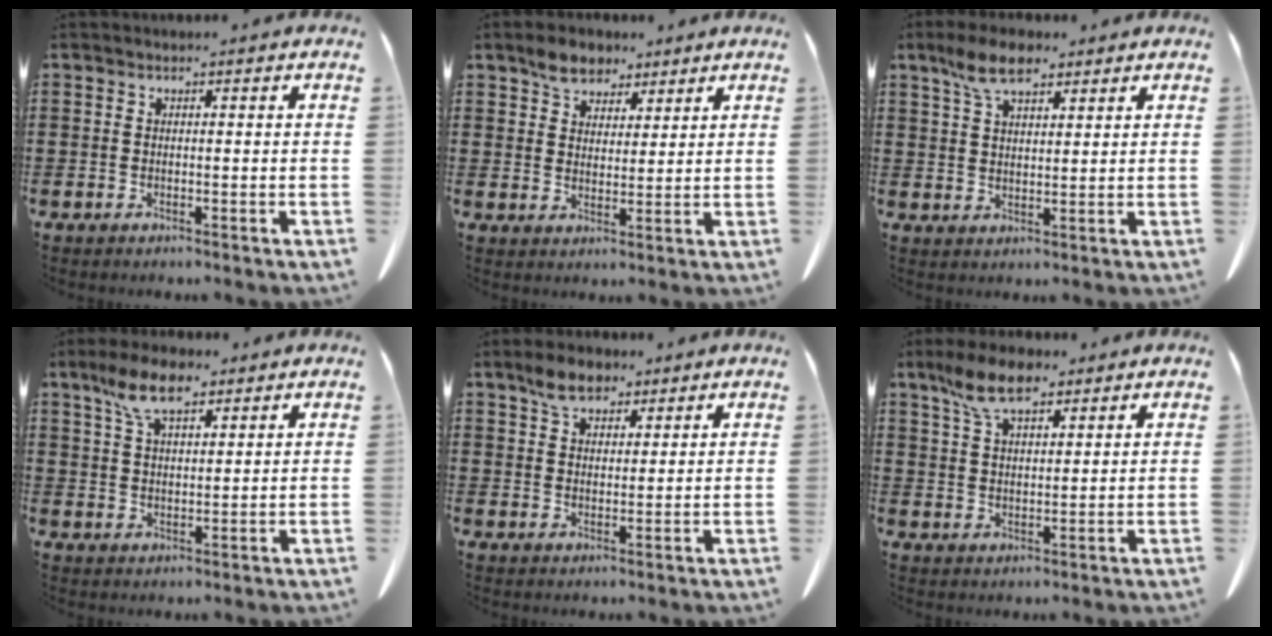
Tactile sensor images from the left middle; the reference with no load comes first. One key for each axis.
{"total": 5.0, "fx": 3.8, "fy": 2.8, "fz": 1.5, "tx": -0.035, "ty": 0.005, "tz": 0.072}
{"total": 6.6, "fx": 4.5, "fy": 2.5, "fz": 4.1, "tx": -0.093, "ty": 0.002, "tz": 0.084}
{"total": 7.8, "fx": 5.2, "fy": 2.8, "fz": 5.1, "tx": -0.113, "ty": 0.001, "tz": 0.095}
{"total": 5.1, "fx": 3.8, "fy": 2.5, "fz": 2.4, "tx": -0.051, "ty": 0.004, "tz": 0.070}
{"total": 7.9, "fx": 5.5, "fy": 2.9, "fz": 4.8, "tx": -0.110, "ty": -0.001, "tz": 0.104}